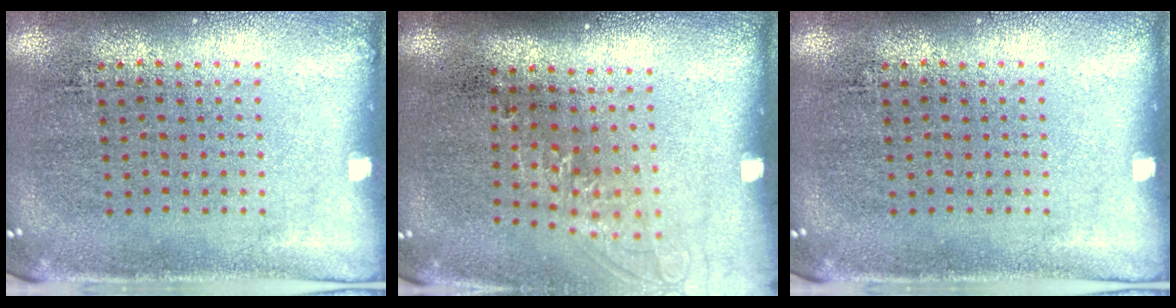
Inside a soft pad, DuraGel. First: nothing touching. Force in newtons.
{"total": 1.3, "press": 1.0, "slide": 0.8}
{"total": 0.0}